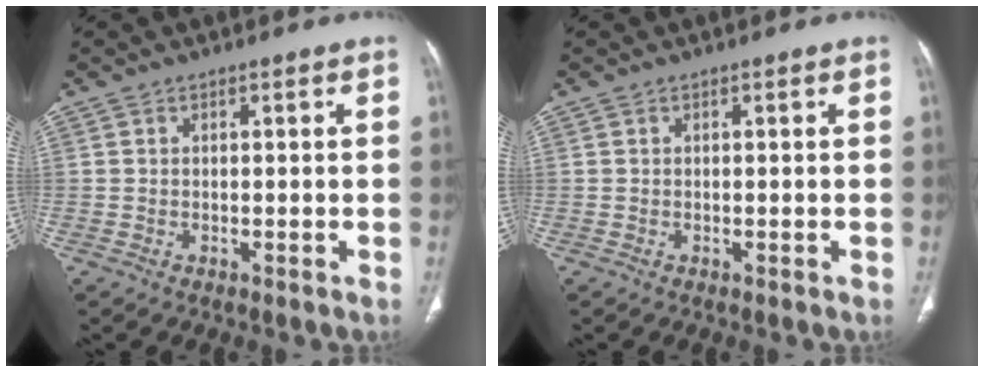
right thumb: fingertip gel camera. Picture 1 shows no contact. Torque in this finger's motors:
{"motor_torque": [0.03, 0.03, -0.01, 0.01, 0.01]}